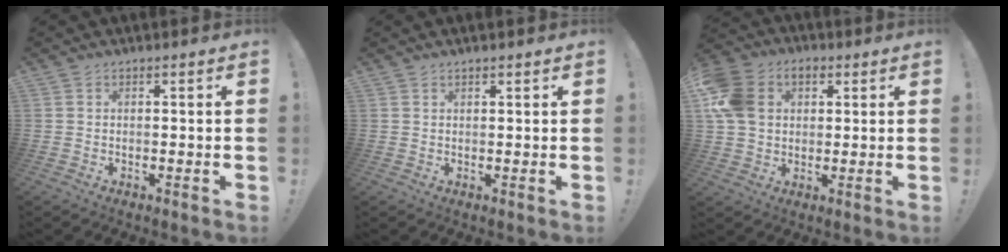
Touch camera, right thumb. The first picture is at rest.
{"total": 0.8, "force": [0.7, 0.0, 0.4], "torque": [-0.005, -0.002, 0.012]}
{"total": 13.7, "force": [3.0, 10.7, 8.0], "torque": [-0.141, 0.003, 0.062]}